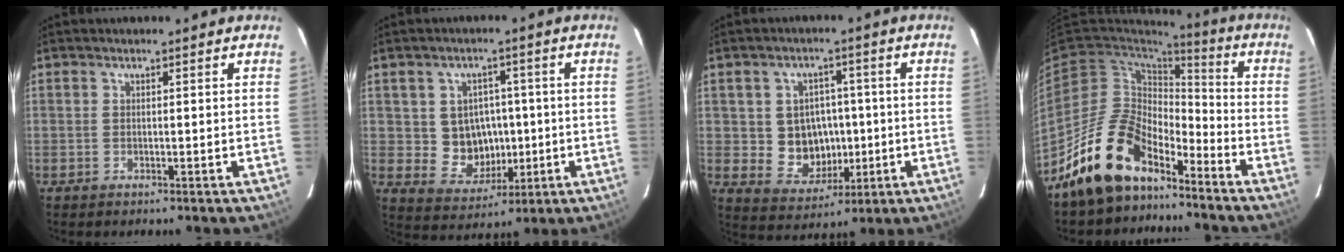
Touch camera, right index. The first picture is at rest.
{"total": 8.2, "force": [0.0, 7.8, 2.7], "torque": [-0.060, 0.009, 0.019]}
{"total": 8.9, "force": [-0.4, 8.2, 3.2], "torque": [-0.074, 0.009, 0.014]}
{"total": 15.1, "force": [-11.5, 6.8, 7.0], "torque": [-0.146, 0.017, -0.208]}